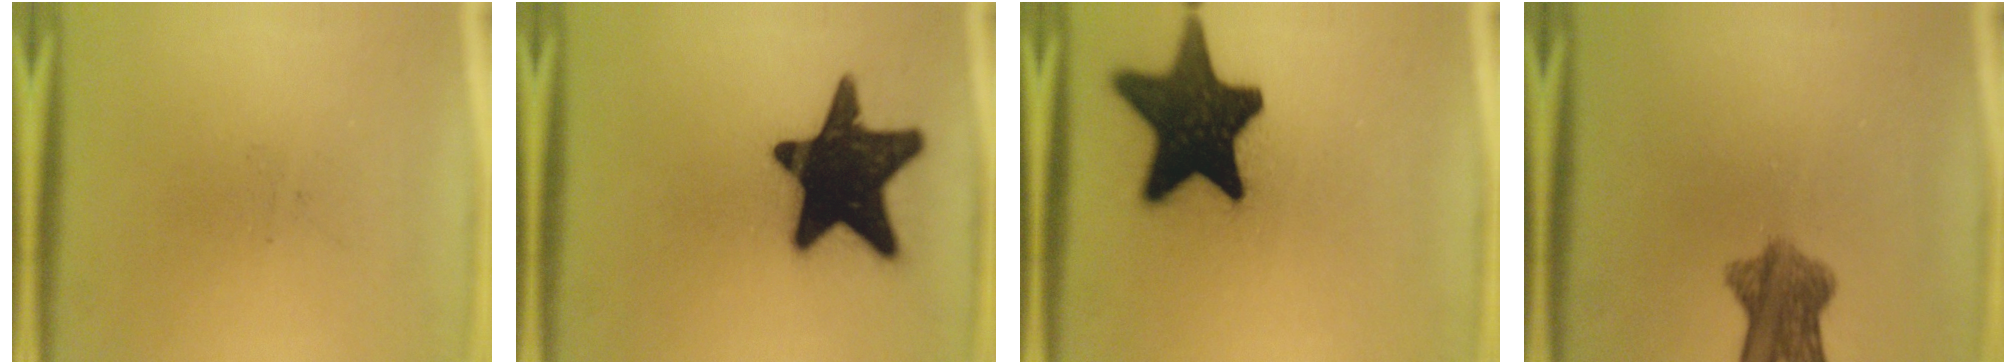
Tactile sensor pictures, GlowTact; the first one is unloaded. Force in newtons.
{"total": 20.1}
{"total": 18.9}
{"total": 7.3}